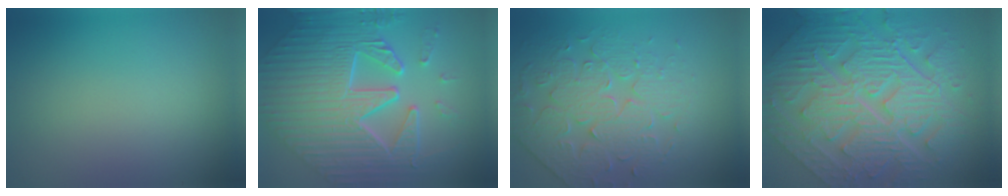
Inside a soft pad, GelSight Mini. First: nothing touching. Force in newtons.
{"total": 10.6, "press": 7.3, "slide": 7.7}
{"total": 4.6, "press": 4.6, "slide": 0.5}
{"total": 11.6, "press": 7.8, "slide": 8.6}